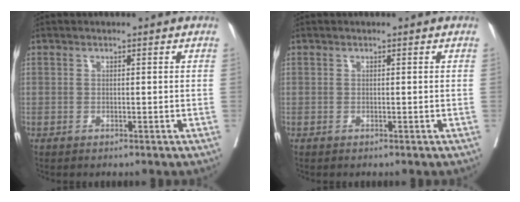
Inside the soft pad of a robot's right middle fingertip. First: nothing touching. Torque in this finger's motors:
{"motor_torque": [-0.07, 0.10, 0.03, 0.01]}